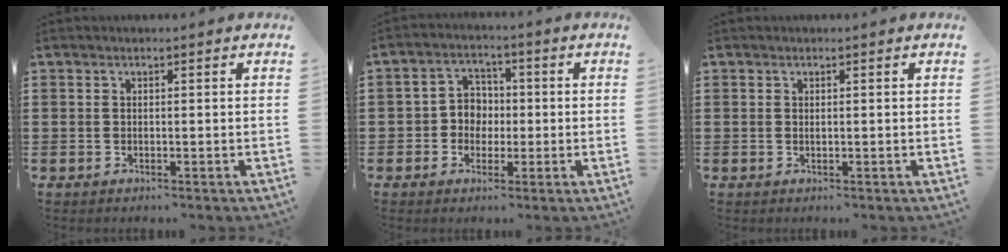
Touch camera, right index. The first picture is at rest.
{"total": 4.3, "force": [-0.5, 4.0, 1.5], "torque": [-0.042, 0.013, -0.014]}
{"total": 0.0}